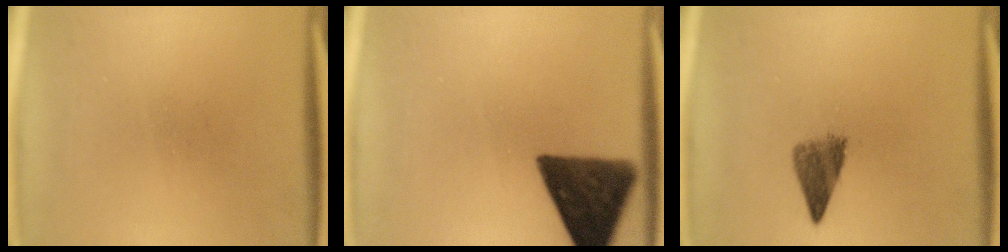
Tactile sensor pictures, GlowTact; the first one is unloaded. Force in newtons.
{"total": 13.6}
{"total": 4.3}